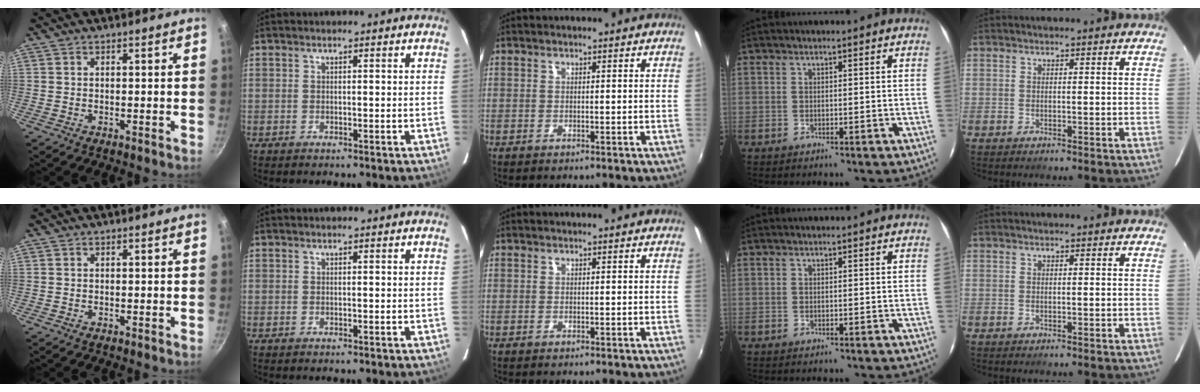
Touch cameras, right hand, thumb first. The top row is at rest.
{}